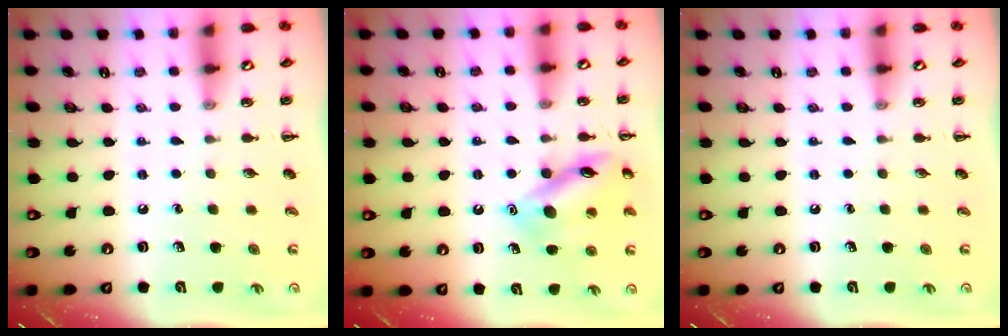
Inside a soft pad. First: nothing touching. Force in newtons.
{"total": 14.0, "press": 13.9, "slide": 1.3}
{"total": 0.0}